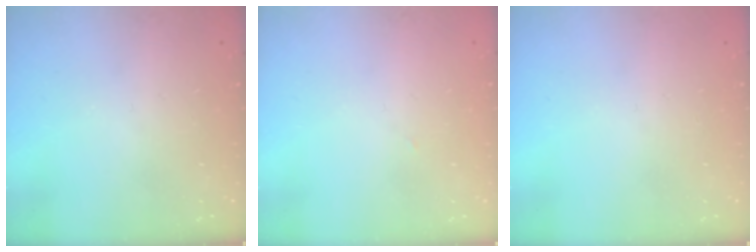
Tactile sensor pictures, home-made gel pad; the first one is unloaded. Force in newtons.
{"total": 1.1, "press": 1.1, "slide": 0.1}
{"total": 0.0}